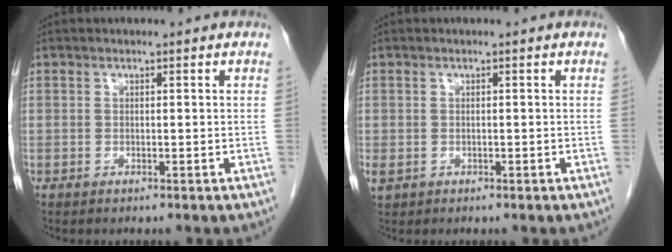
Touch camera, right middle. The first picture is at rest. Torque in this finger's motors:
{"motor_torque": [0.47, -0.16, 0.19, 0.04]}